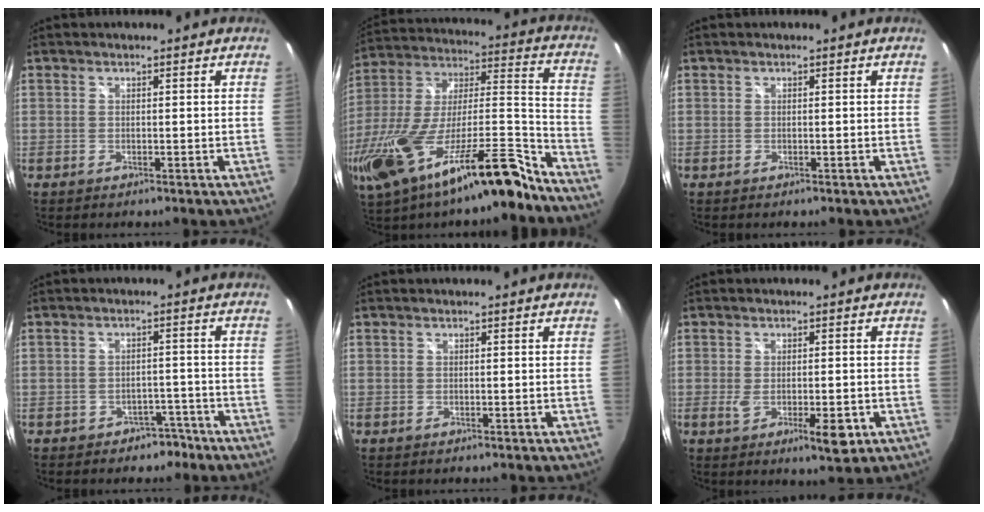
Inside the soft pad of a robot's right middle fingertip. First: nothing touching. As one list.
[{"total": 30.5, "force": [-20.5, 6.4, 21.6], "torque": [-0.380, -0.057, -0.336]}, {"total": 0.0}, {"total": 3.1, "force": [-2.5, 1.8, 0.5], "torque": [-0.006, 0.017, -0.028]}, {"total": 0.0}, {"total": 6.4, "force": [-2.0, 2.2, 5.7], "torque": [-0.098, -0.015, -0.029]}]